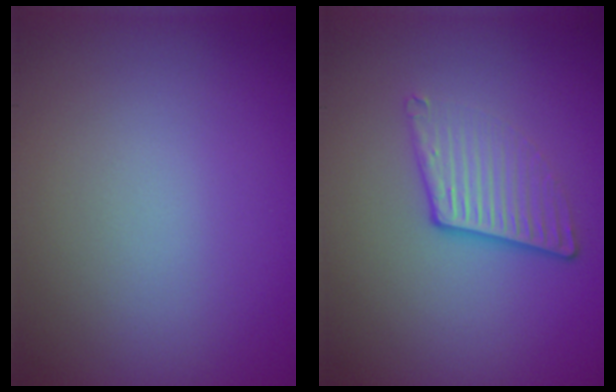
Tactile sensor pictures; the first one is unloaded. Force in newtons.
{"total": 3.9, "press": 2.7, "slide": 2.8}